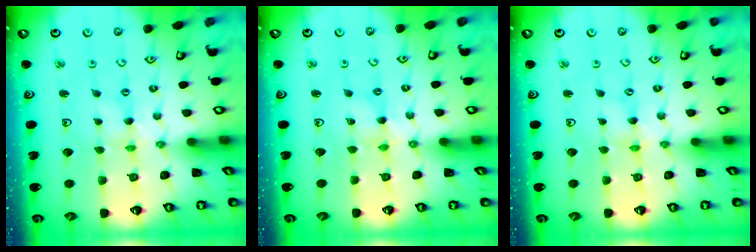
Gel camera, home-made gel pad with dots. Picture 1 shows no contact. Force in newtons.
{"total": 1.6, "press": 1.5, "slide": 0.2}
{"total": 0.6, "press": 0.6, "slide": 0.2}